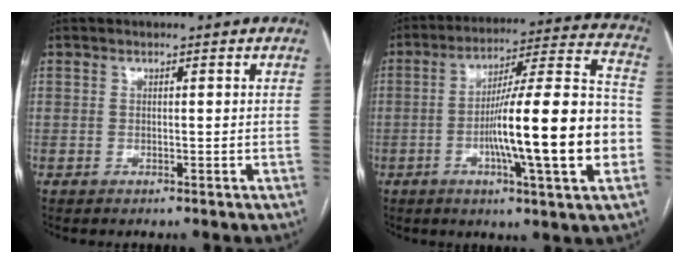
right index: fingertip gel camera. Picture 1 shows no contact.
{"total": 20.1, "force": [-4.5, 0.8, 19.5], "torque": [-0.289, 0.011, -0.067]}